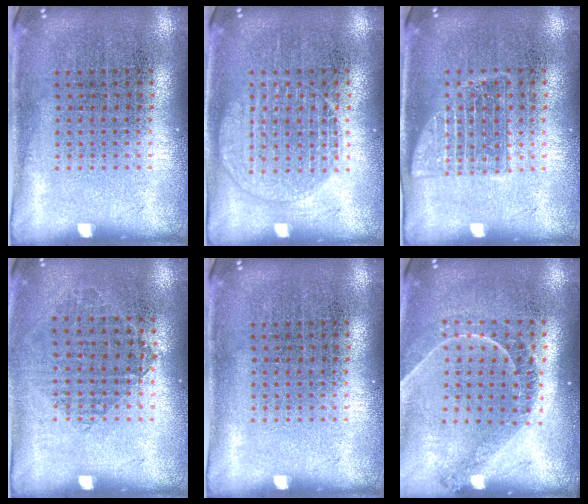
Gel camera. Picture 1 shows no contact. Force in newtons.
{"total": 2.4, "press": 2.4, "slide": 0.3}
{"total": 1.0, "press": 1.0, "slide": 0.2}
{"total": 0.9, "press": 0.9, "slide": 0.3}
{"total": 0.0}
{"total": 1.2, "press": 1.2, "slide": 0.2}